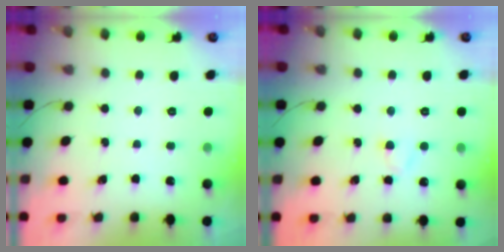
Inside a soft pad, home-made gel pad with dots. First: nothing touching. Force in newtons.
{"total": 2.7, "press": 2.5, "slide": 1.1}